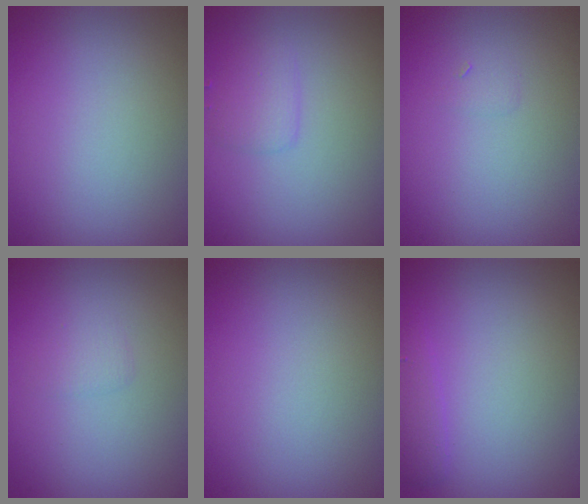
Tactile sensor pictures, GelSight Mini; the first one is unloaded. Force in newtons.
{"total": 1.5, "press": 1.5, "slide": 0.2}
{"total": 0.5, "press": 0.5, "slide": 0.1}
{"total": 0.9, "press": 0.9, "slide": 0.1}
{"total": 0.0}
{"total": 1.2, "press": 1.2, "slide": 0.1}